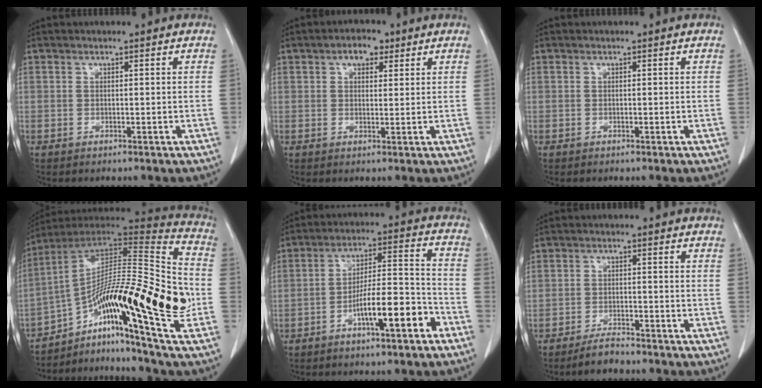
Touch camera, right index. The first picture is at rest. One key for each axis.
{"total": 3.7, "fx": 2.0, "fy": 2.1, "fz": 2.2, "tx": -0.034, "ty": 0.015, "tz": 0.032}
{"total": 0.0}
{"total": 26.3, "fx": -7.8, "fy": 2.3, "fz": 25.0, "tx": -0.379, "ty": 0.001, "tz": -0.125}
{"total": 10.7, "fx": -5.5, "fy": 1.5, "fz": 9.0, "tx": -0.148, "ty": 0.018, "tz": -0.088}
{"total": 3.3, "fx": -3.0, "fy": 0.7, "fz": 1.2, "tx": -0.022, "ty": -0.003, "tz": -0.051}